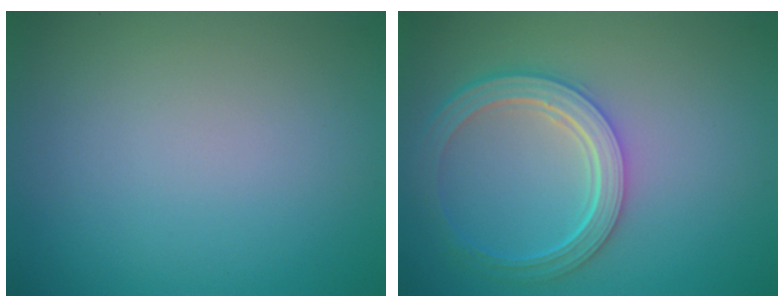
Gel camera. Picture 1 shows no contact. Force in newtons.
{"total": 5.1, "press": 4.0, "slide": 3.1}